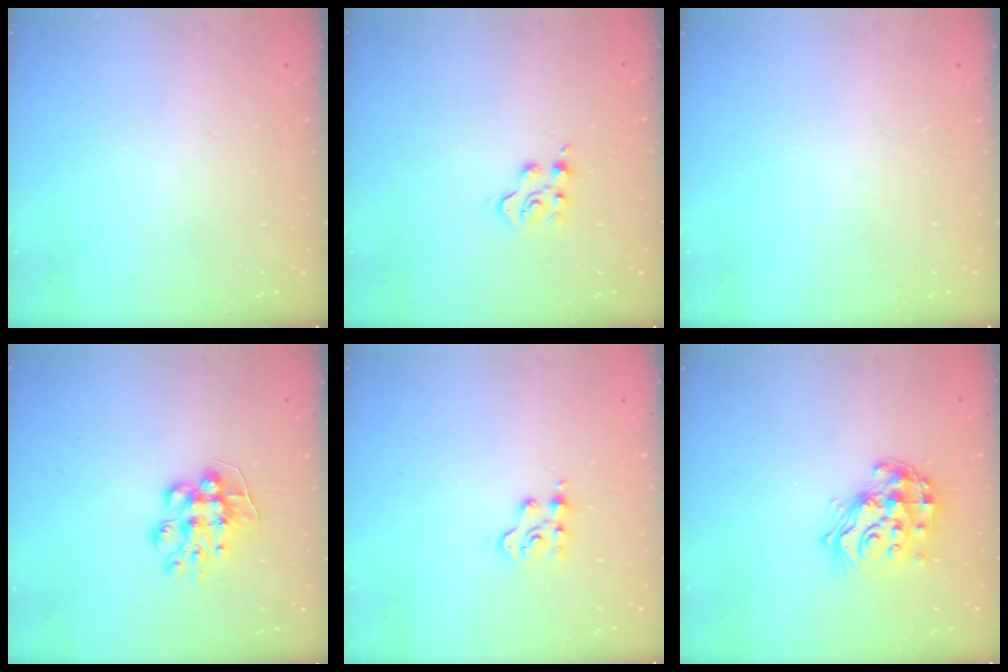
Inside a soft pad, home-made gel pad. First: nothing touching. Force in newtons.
{"total": 4.2, "press": 4.2, "slide": 0.6}
{"total": 0.0}
{"total": 9.4, "press": 9.4, "slide": 0.5}
{"total": 4.1, "press": 4.1, "slide": 0.5}
{"total": 15.5, "press": 15.4, "slide": 1.0}